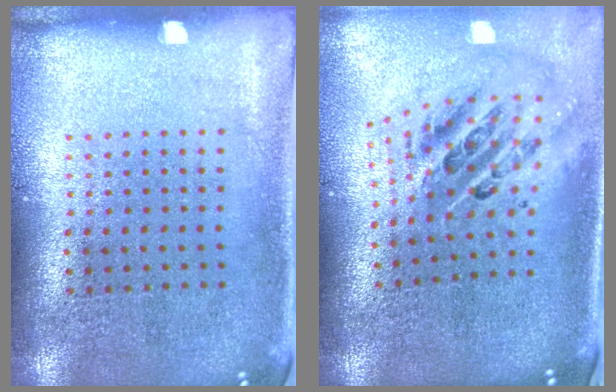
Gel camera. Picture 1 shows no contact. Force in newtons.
{"total": 2.6, "press": 1.8, "slide": 1.9}